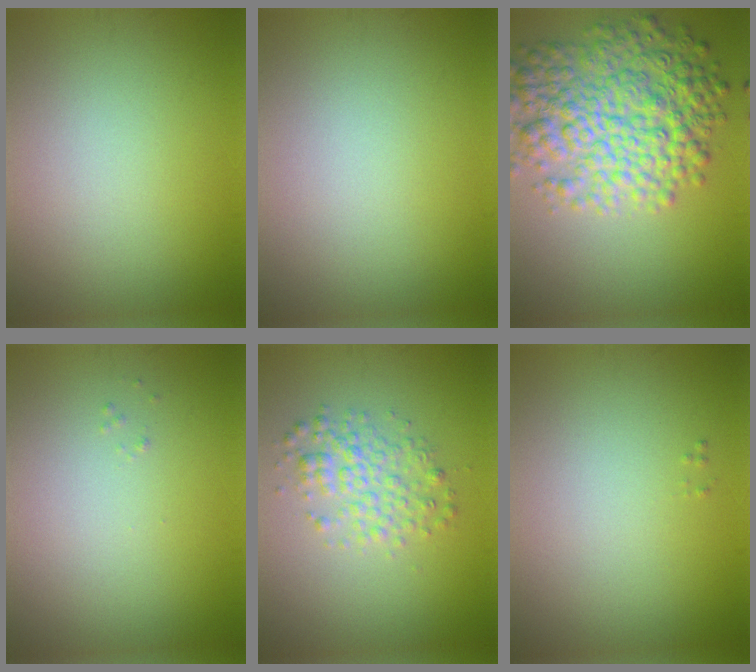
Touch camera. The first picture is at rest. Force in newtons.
{"total": 0.0}
{"total": 9.0, "press": 9.0, "slide": 0.2}
{"total": 0.0}
{"total": 3.0, "press": 3.0, "slide": 0.1}
{"total": 0.0}